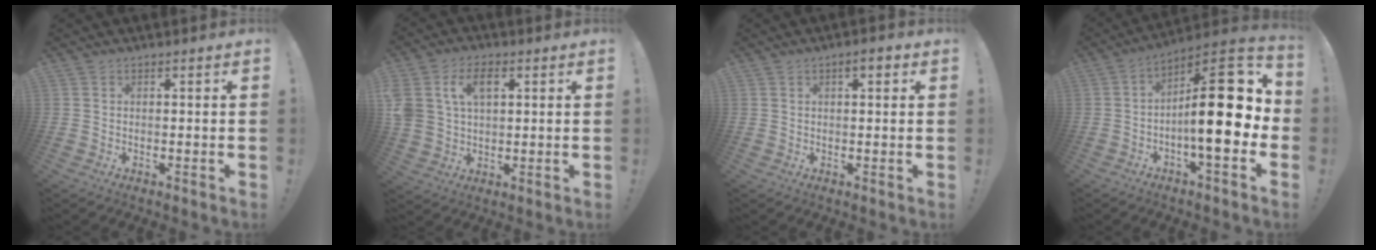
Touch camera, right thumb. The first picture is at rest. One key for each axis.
{"total": 9.9, "fx": 3.7, "fy": 6.7, "fz": 6.3, "tx": -0.131, "ty": 0.005, "tz": 0.070}
{"total": 3.3, "fx": 1.5, "fy": 1.2, "fz": 2.7, "tx": -0.040, "ty": -0.001, "tz": 0.021}
{"total": 21.7, "fx": -0.4, "fy": 7.1, "fz": 20.5, "tx": -0.308, "ty": 0.001, "tz": -0.008}